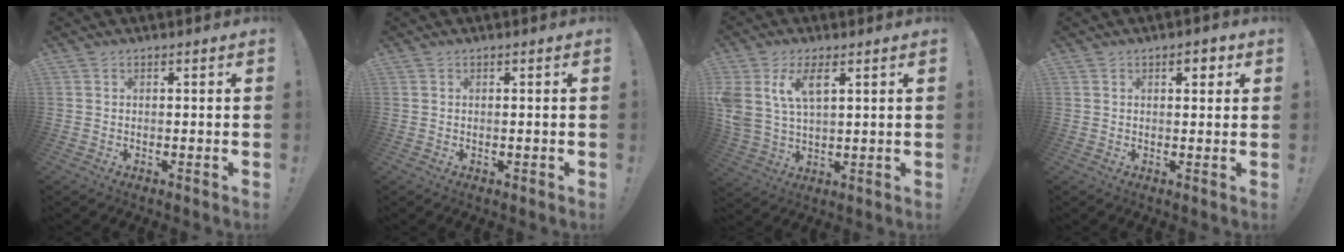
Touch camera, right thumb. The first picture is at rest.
{"total": 0.0}
{"total": 8.9, "force": [4.3, 3.9, 6.7], "torque": [-0.144, -0.012, 0.079]}
{"total": 2.8, "force": [1.2, 1.3, 2.1], "torque": [-0.021, -0.005, 0.016]}